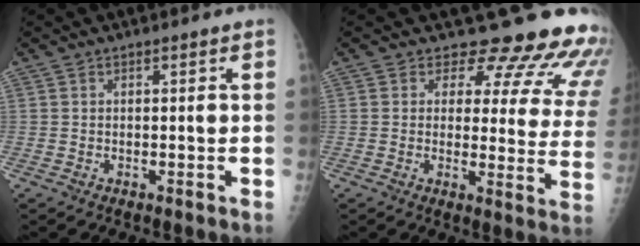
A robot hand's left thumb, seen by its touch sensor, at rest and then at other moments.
{"total": 17.5, "force": [15.6, 6.3, 4.9], "torque": [-0.013, -0.124, 0.159]}